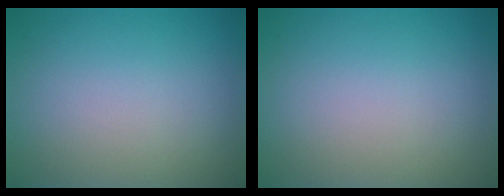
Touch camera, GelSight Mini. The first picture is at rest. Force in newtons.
{"total": 0.0}